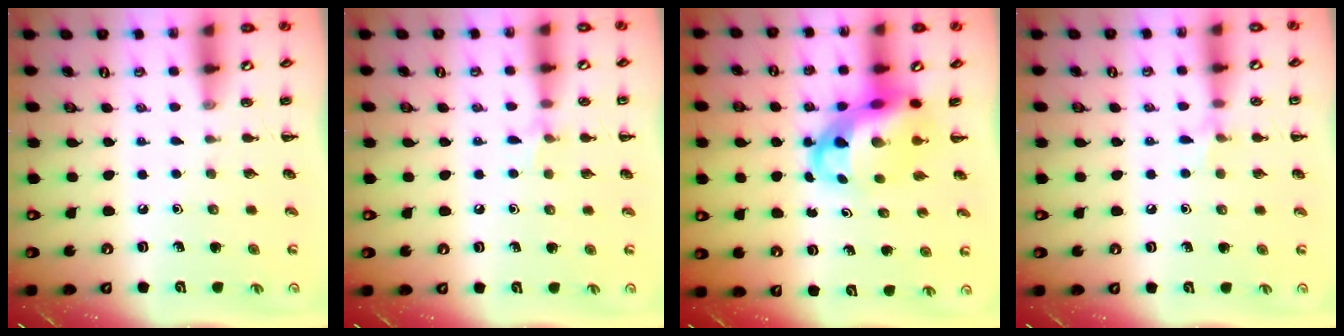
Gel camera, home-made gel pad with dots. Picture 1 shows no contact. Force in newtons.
{"total": 5.7, "press": 5.5, "slide": 1.5}
{"total": 7.5, "press": 7.2, "slide": 2.0}
{"total": 5.5, "press": 5.3, "slide": 1.5}